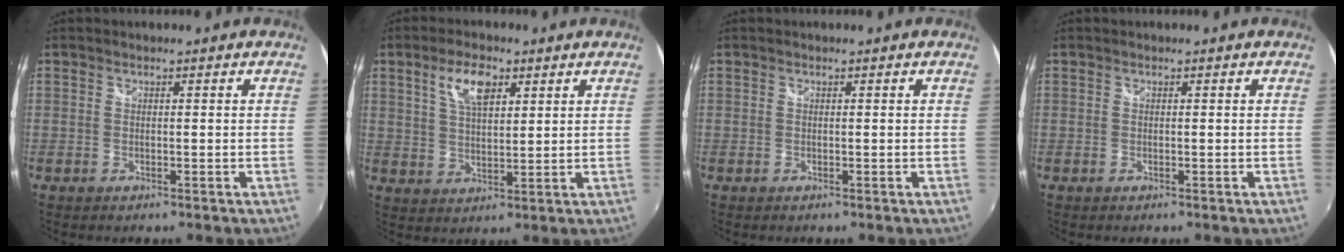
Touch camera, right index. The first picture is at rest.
{"total": 7.1, "force": [3.5, 3.1, 5.4], "torque": [-0.099, 0.011, 0.065]}
{"total": 0.0}
{"total": 0.0}